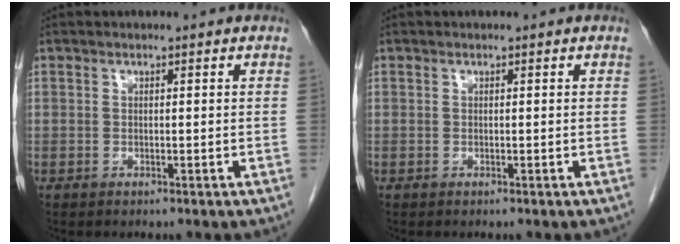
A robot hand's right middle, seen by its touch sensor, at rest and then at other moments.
{"total": 0.0}